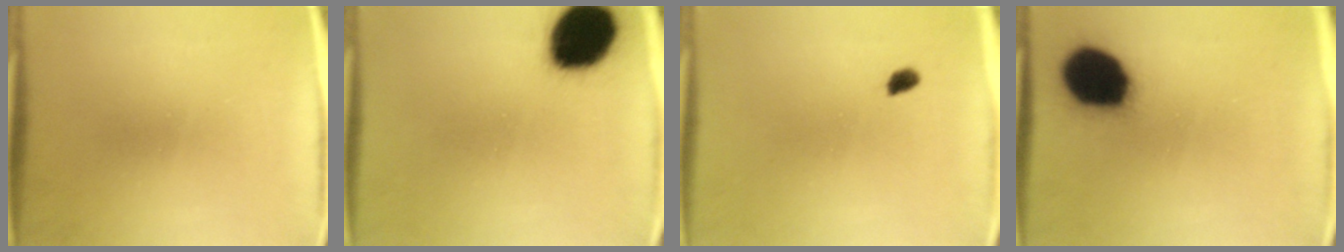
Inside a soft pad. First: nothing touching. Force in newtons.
{"total": 16.5}
{"total": 1.5}
{"total": 18.2}